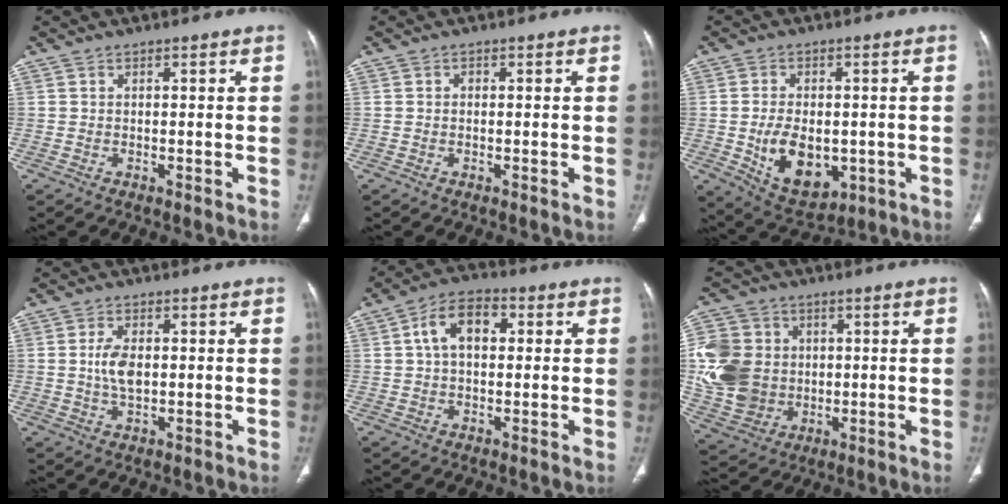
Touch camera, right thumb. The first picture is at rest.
{"total": 0.6, "force": [-0.1, 0.4, 0.4], "torque": [-0.006, 0.001, -0.003]}
{"total": 12.2, "force": [-2.3, 7.7, 9.2], "torque": [-0.128, -0.005, -0.017]}
{"total": 5.1, "force": [0.3, 2.8, 4.3], "torque": [-0.085, -0.001, 0.006]}
{"total": 9.0, "force": [1.8, 5.6, 6.8], "torque": [-0.111, 0.020, 0.024]}
{"total": 16.2, "force": [0.5, 13.7, 8.6], "torque": [-0.164, 0.006, 0.021]}